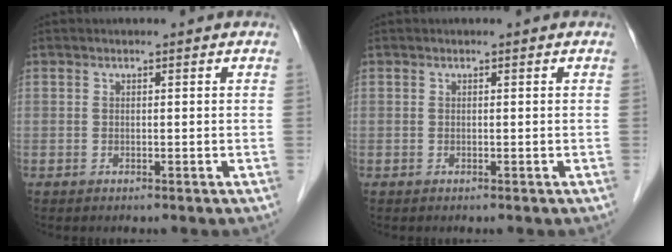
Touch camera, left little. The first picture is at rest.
{"total": 0.0}